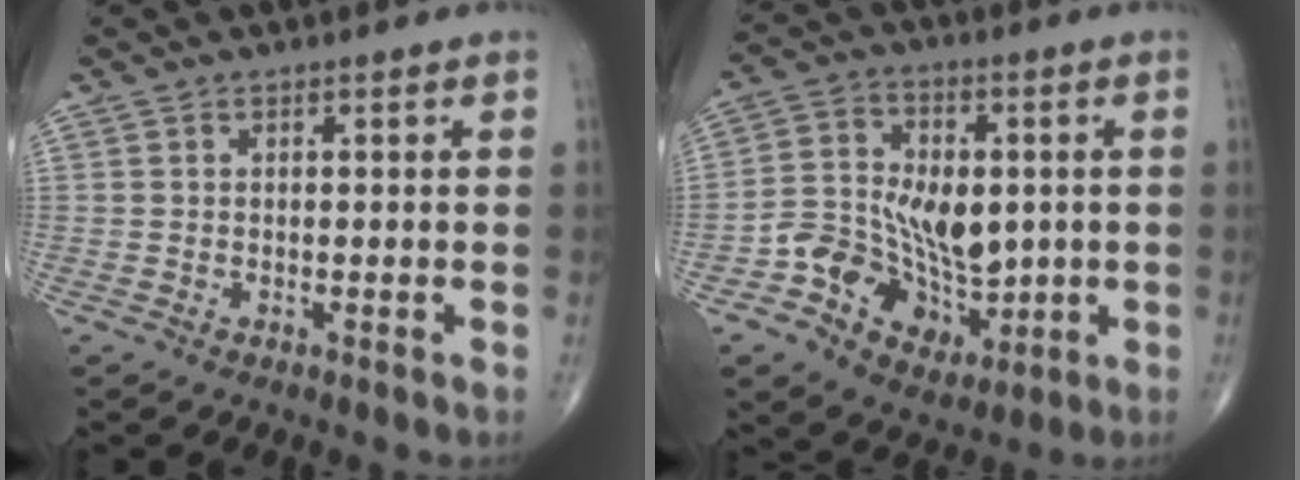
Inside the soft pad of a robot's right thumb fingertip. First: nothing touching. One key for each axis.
{"total": 15.3, "fx": -1.5, "fy": 11.2, "fz": 10.2, "tx": -0.127, "ty": 0.018, "tz": -0.013}